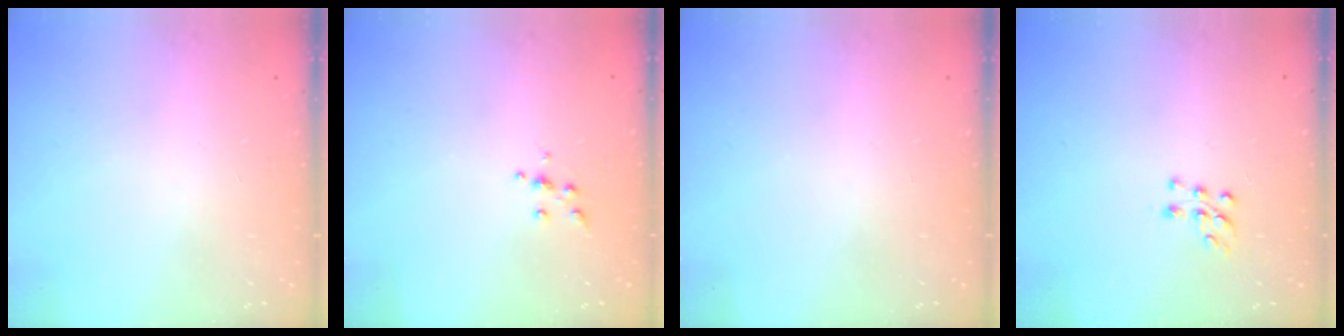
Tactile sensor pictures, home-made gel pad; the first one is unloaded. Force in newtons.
{"total": 4.5, "press": 4.5, "slide": 0.5}
{"total": 0.0}
{"total": 6.9, "press": 6.8, "slide": 0.6}